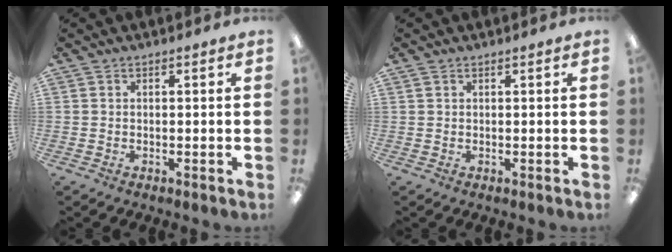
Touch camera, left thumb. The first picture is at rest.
{"total": 0.9, "force": [0.5, 0.5, 0.5], "torque": [-0.010, 0.002, 0.009]}